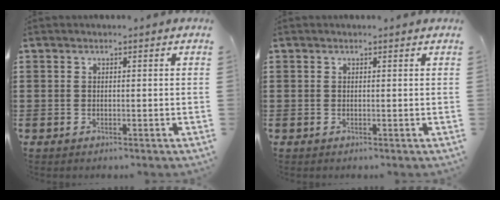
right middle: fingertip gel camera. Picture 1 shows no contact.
{"total": 0.0}